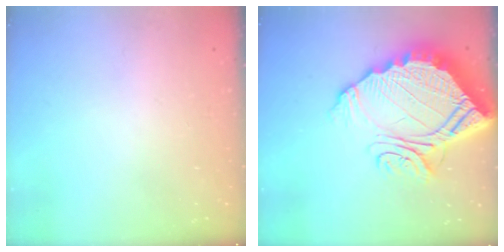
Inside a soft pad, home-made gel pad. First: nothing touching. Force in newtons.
{"total": 23.2, "press": 23.1, "slide": 2.4}